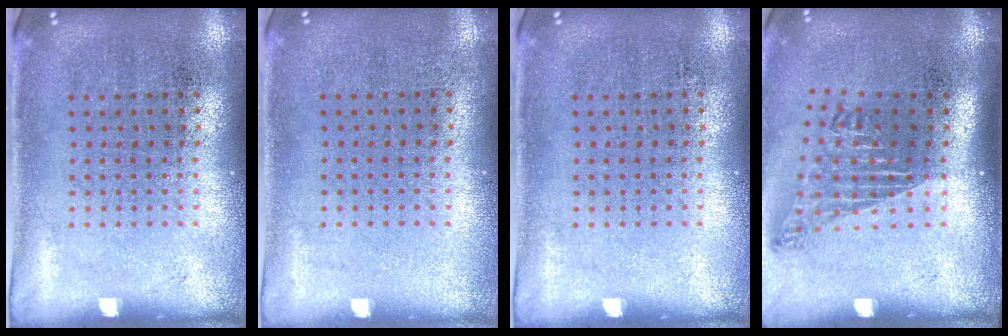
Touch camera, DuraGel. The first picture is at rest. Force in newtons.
{"total": 0.0}
{"total": 0.0}
{"total": 1.7, "press": 1.1, "slide": 1.3}